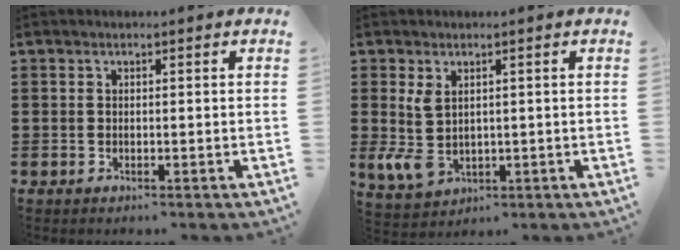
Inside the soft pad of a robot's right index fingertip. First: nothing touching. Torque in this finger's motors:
{"motor_torque": [0.90, 0.29, 0.49, 0.14]}